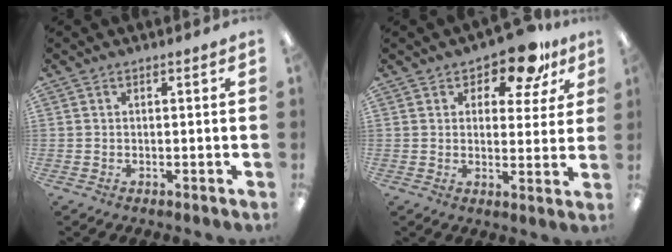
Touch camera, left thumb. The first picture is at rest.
{"total": 8.0, "force": [5.3, 4.0, 4.5], "torque": [-0.044, -0.024, 0.086]}